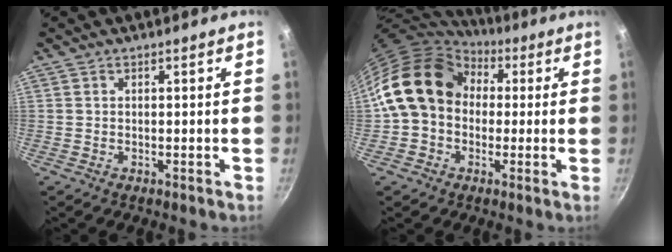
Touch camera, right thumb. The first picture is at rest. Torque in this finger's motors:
{"motor_torque": [1.40, 3.42, 0.95, -0.90, 0.39]}